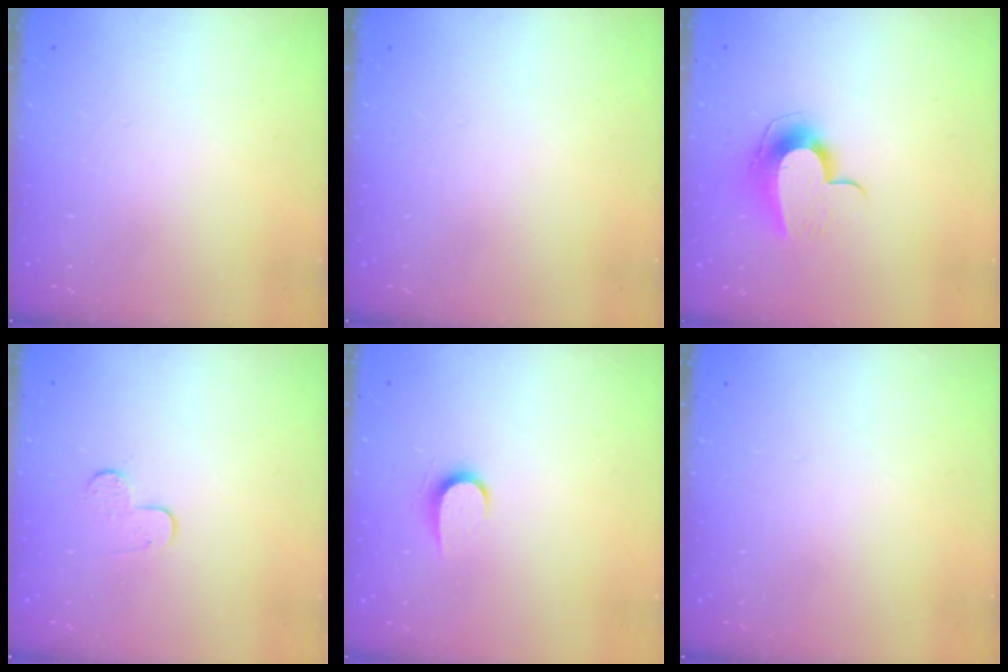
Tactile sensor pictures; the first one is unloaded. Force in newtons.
{"total": 0.0}
{"total": 9.8, "press": 9.8, "slide": 0.5}
{"total": 6.5, "press": 6.4, "slide": 0.4}
{"total": 6.1, "press": 6.1, "slide": 0.6}
{"total": 0.0}